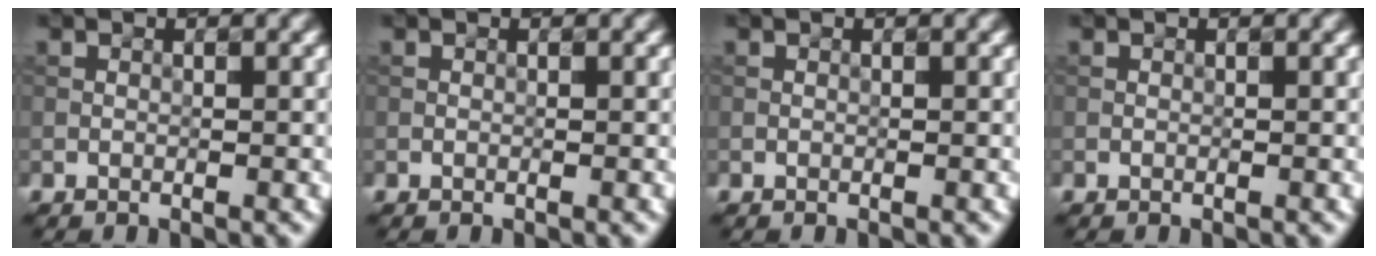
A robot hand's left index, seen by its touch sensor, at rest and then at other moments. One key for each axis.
{"total": 0.0}
{"total": 0.0}
{"total": 0.0}